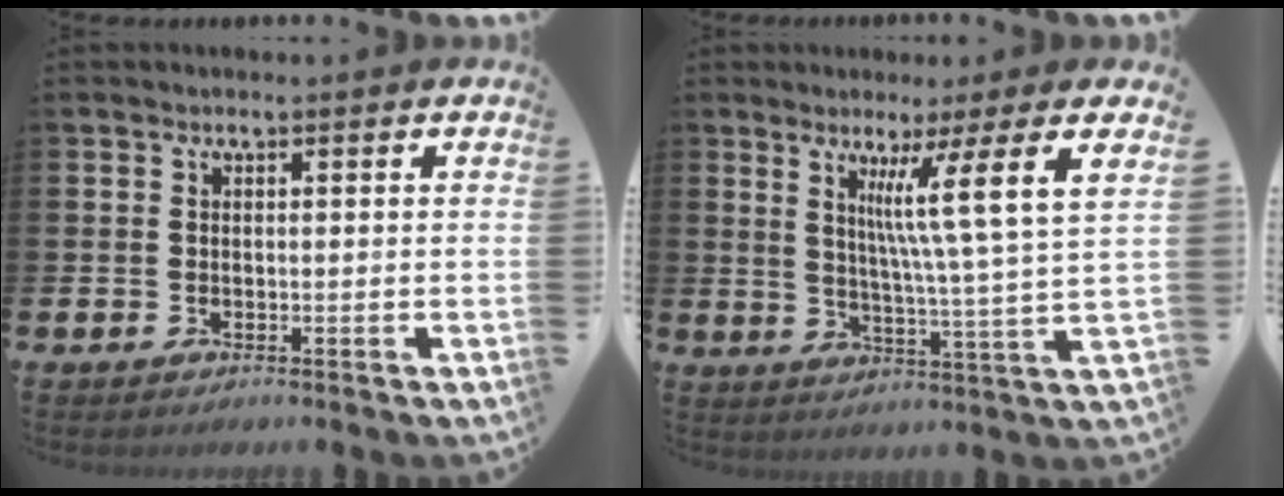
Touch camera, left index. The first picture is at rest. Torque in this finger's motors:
{"motor_torque": [1.52, -0.10, 0.32, 0.21]}